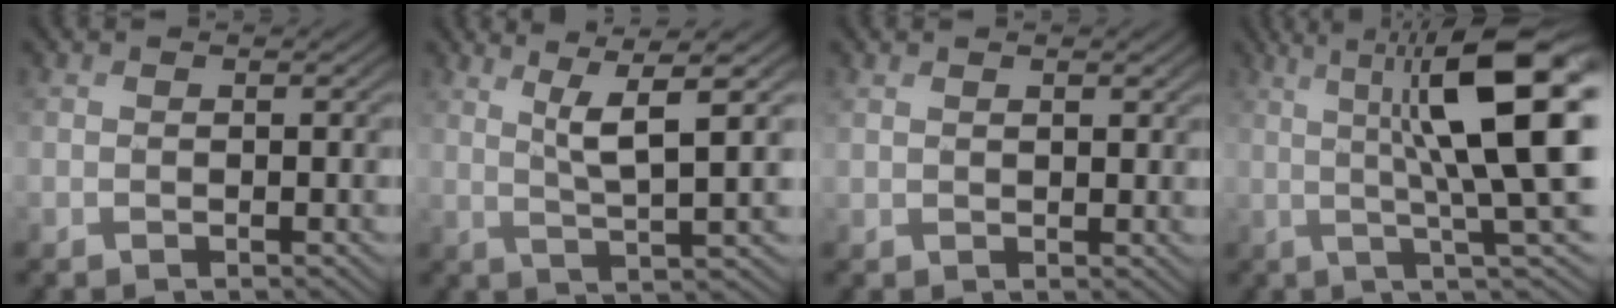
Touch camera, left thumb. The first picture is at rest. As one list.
[{"total": 6.6, "force": [2.8, 0.8, 6.0], "torque": [-0.116, 0.014, 0.056]}, {"total": 1.6, "force": [1.2, 0.7, 0.7], "torque": [-0.015, -0.001, 0.026]}, {"total": 14.1, "force": [3.4, 2.5, 13.5], "torque": [-0.198, 0.004, 0.069]}]